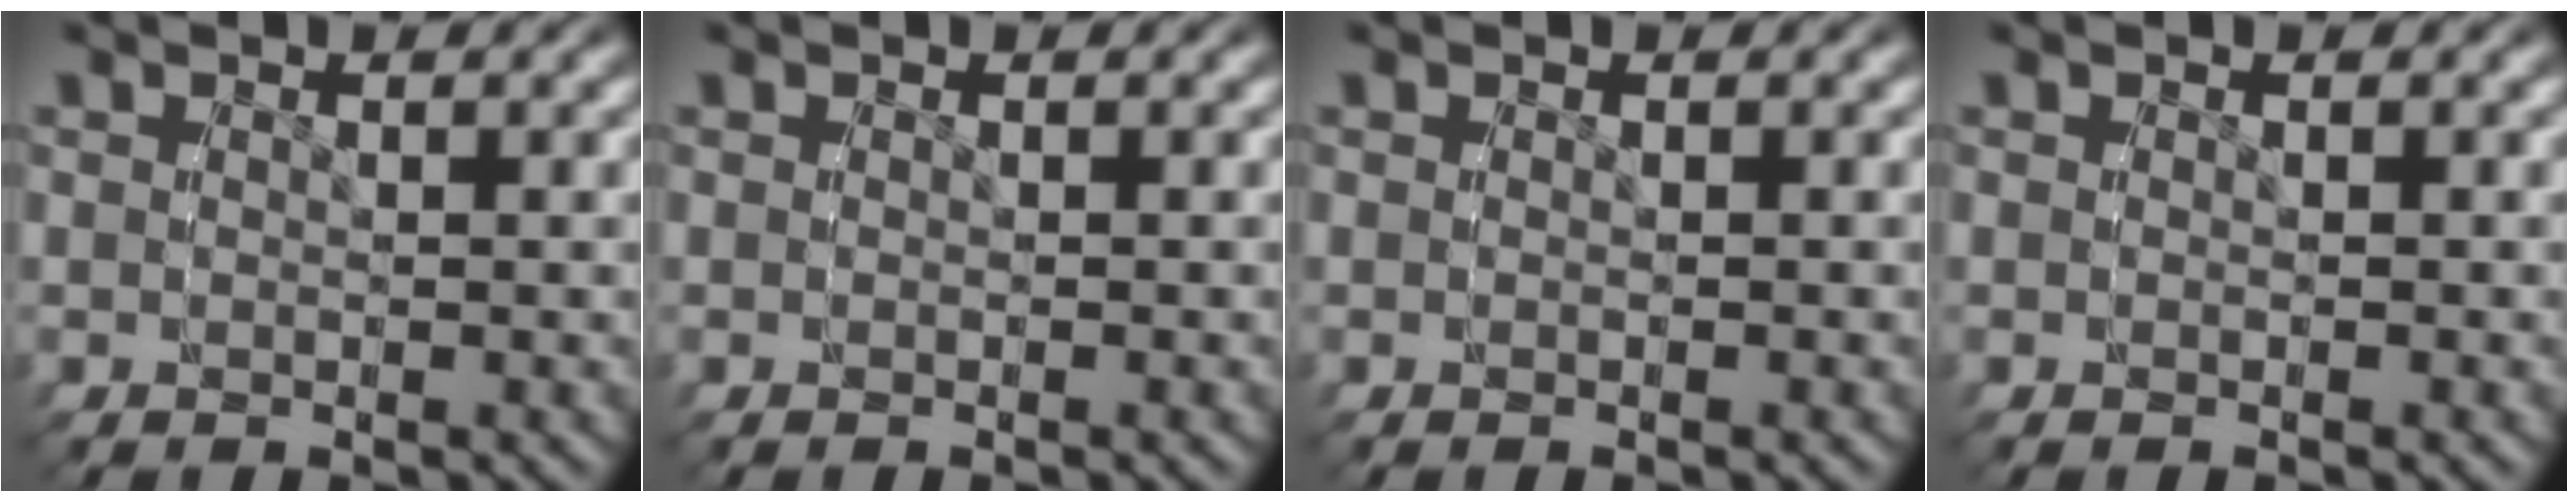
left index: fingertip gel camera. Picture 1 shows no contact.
{"total": 0.0}
{"total": 0.0}
{"total": 0.0}